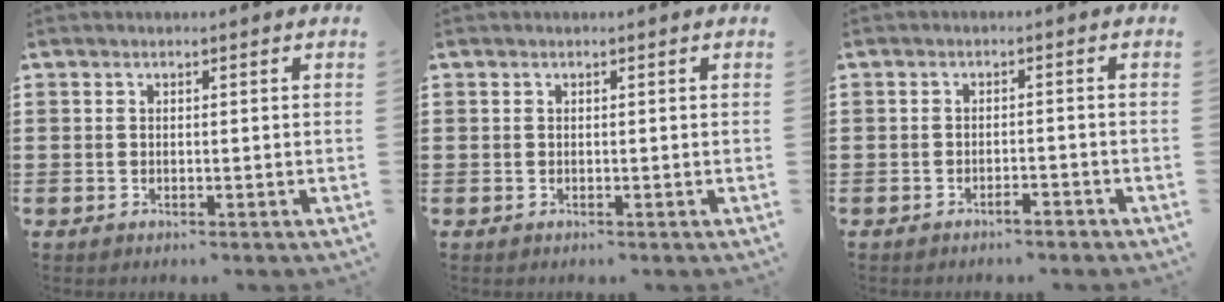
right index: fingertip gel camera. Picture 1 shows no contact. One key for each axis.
{"total": 0.0}
{"total": 1.8, "fx": -1.6, "fy": 0.2, "fz": 0.8, "tx": -0.020, "ty": -0.004, "tz": -0.031}